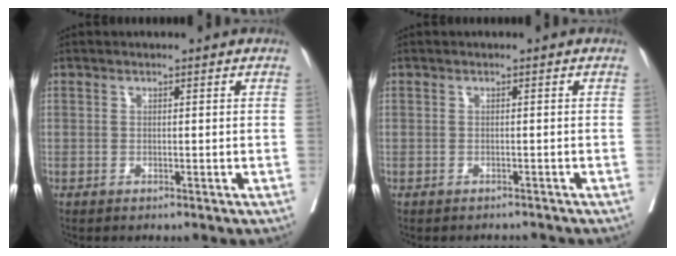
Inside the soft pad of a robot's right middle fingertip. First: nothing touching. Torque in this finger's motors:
{"motor_torque": [-0.12, -0.14, 0.00, 0.00]}